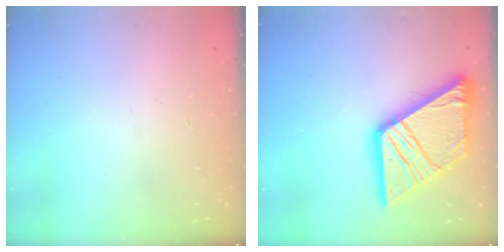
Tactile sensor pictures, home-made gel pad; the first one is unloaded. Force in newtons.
{"total": 23.6, "press": 23.5, "slide": 2.7}